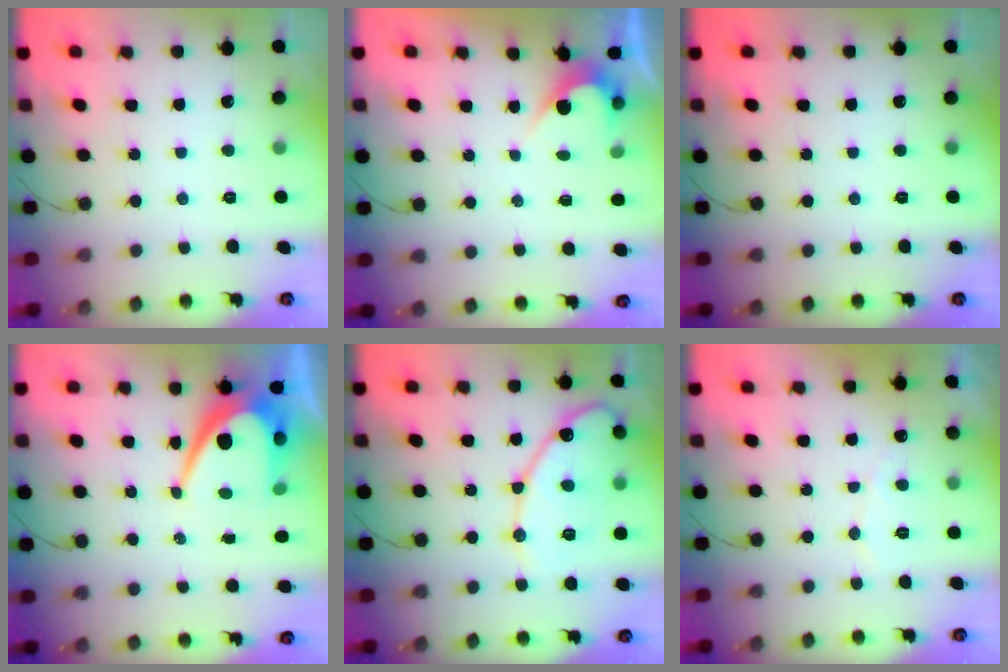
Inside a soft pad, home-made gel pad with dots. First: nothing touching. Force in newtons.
{"total": 2.4, "press": 2.4, "slide": 0.1}
{"total": 0.0}
{"total": 11.5, "press": 11.4, "slide": 0.9}
{"total": 14.0, "press": 14.0, "slide": 1.3}
{"total": 4.1, "press": 4.1, "slide": 0.3}